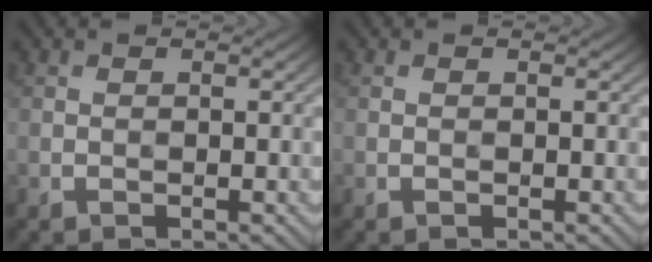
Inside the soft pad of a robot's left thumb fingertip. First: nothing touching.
{"total": 0.0}